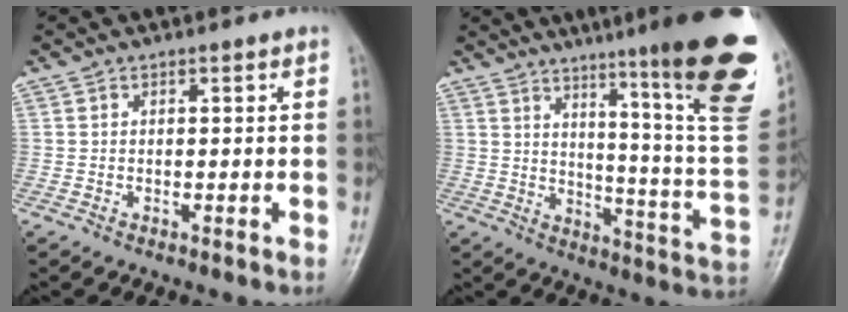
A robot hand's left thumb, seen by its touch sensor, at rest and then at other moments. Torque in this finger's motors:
{"motor_torque": [3.12, 0.95, 1.95, -0.82, 0.41]}